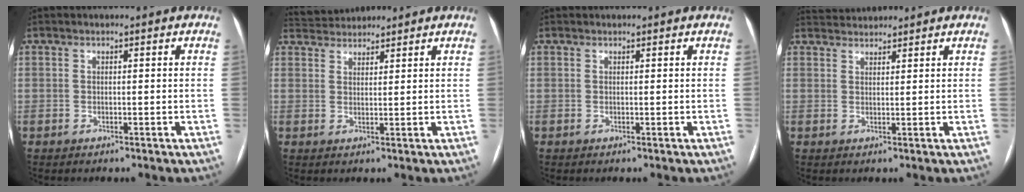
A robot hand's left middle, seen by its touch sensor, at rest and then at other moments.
{"total": 4.4, "force": [4.3, 0.7, 0.1], "torque": [-0.008, 0.031, 0.079]}
{"total": 0.0}
{"total": 3.4, "force": [3.4, 0.2, 0.0], "torque": [-0.006, 0.026, 0.064]}